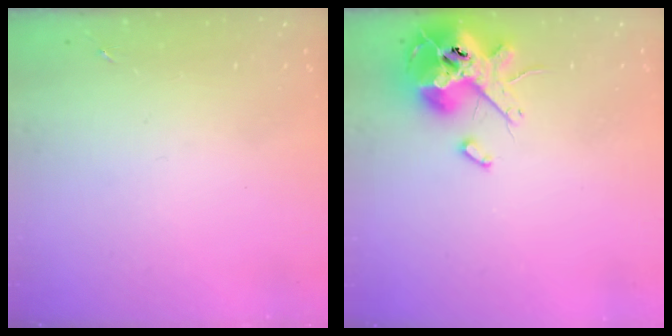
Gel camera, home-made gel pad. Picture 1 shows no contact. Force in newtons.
{"total": 14.3, "press": 14.0, "slide": 2.5}